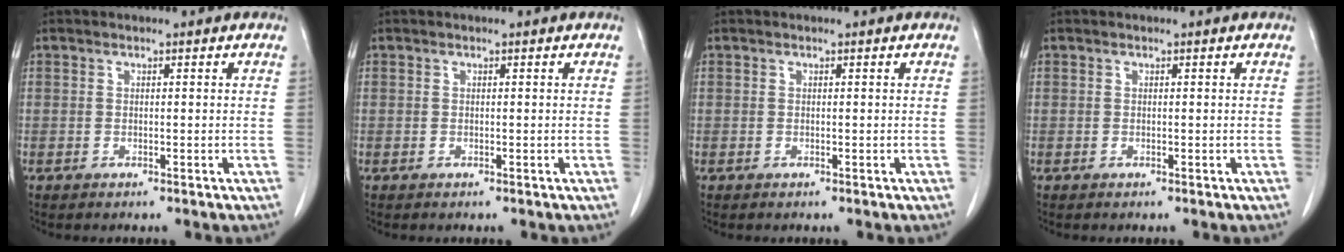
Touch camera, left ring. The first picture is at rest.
{"total": 0.0}
{"total": 0.0}
{"total": 0.0}